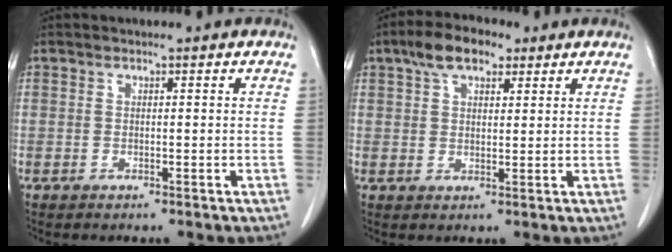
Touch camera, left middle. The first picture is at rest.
{"total": 6.5, "force": [4.0, 3.0, 4.2], "torque": [-0.081, 0.023, 0.070]}